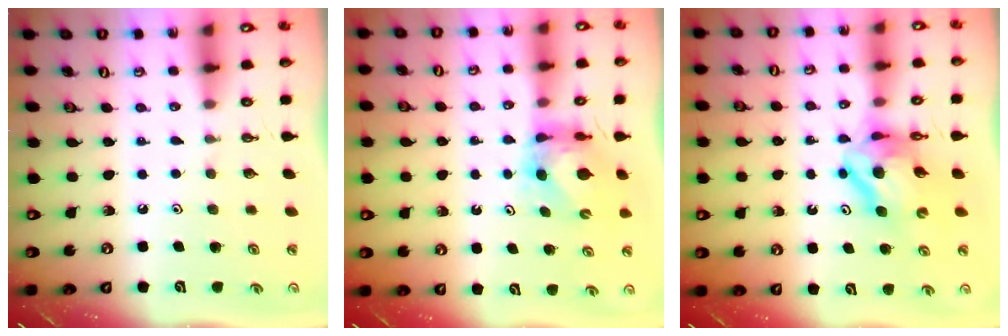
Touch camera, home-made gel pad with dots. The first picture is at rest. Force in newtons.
{"total": 5.6, "press": 5.5, "slide": 0.6}
{"total": 9.5, "press": 9.5, "slide": 1.0}